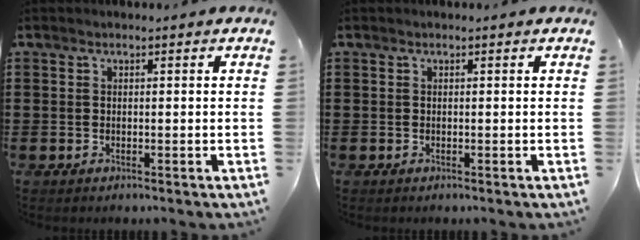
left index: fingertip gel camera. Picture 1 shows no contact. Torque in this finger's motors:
{"motor_torque": [-0.01, 0.00, 0.02, 0.00]}